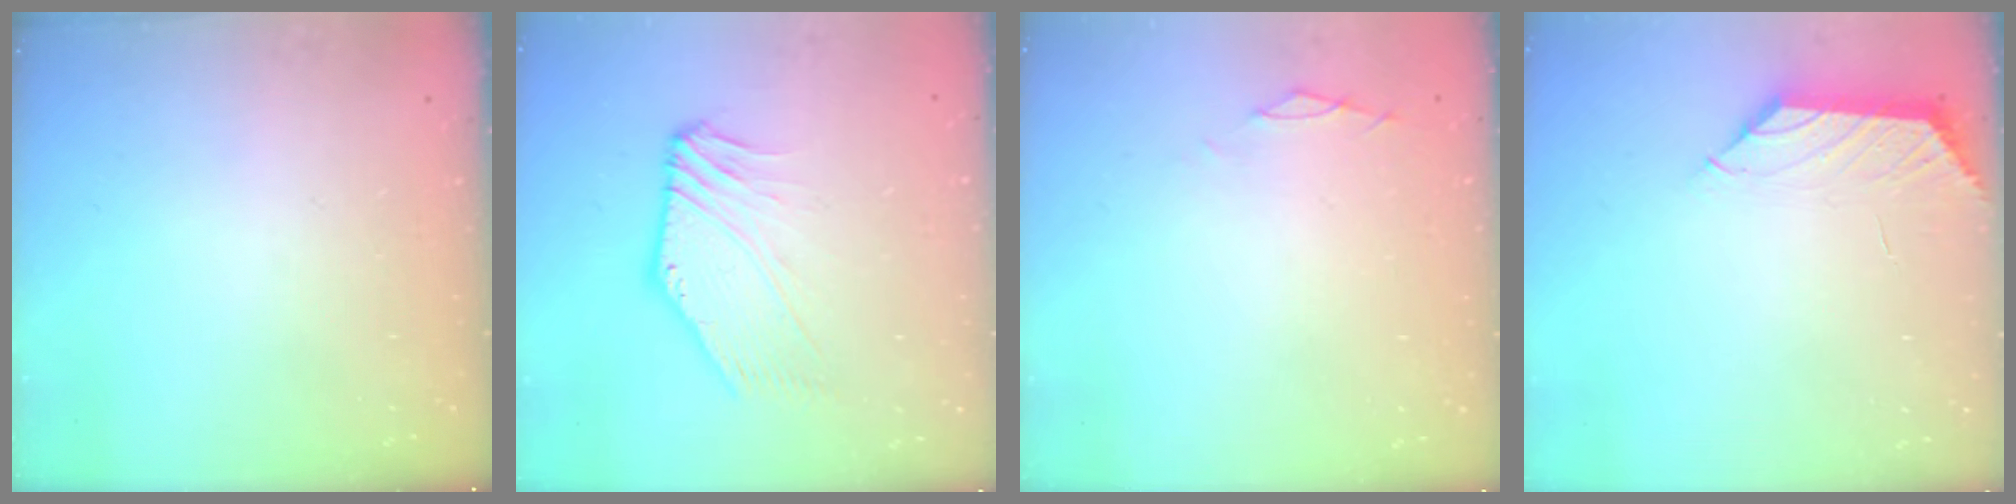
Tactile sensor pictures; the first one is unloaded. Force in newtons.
{"total": 1.1, "press": 0.7, "slide": 0.8}
{"total": 0.0}
{"total": 0.9, "press": 0.7, "slide": 0.5}